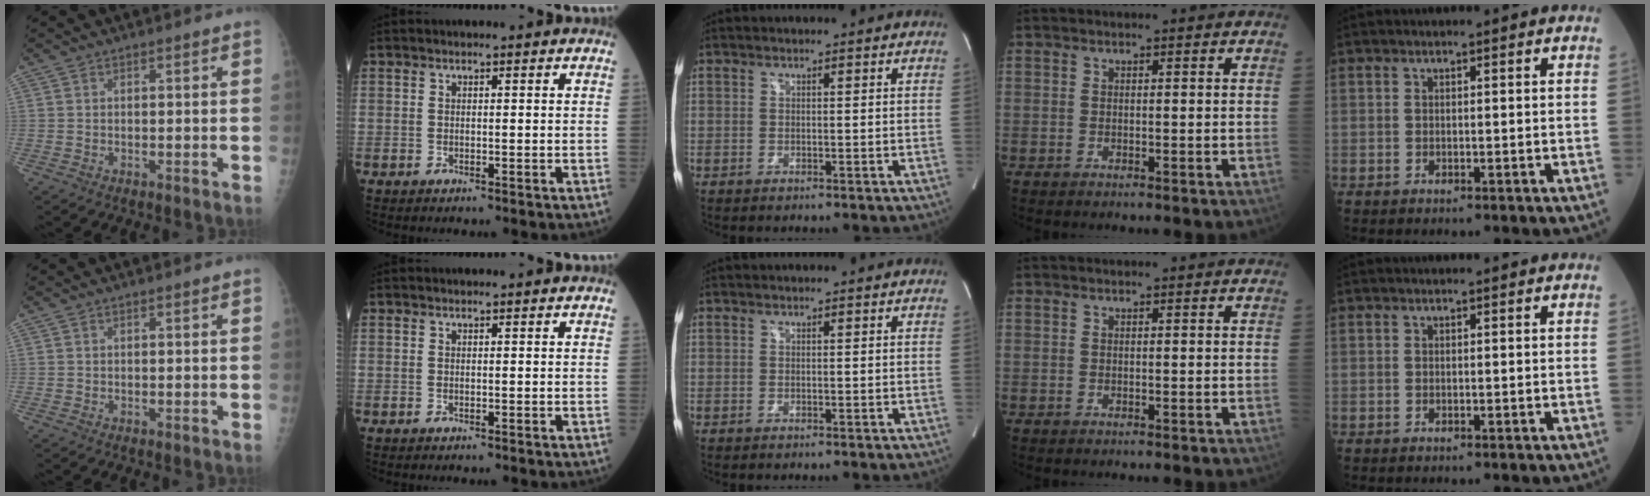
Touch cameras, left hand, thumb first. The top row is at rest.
{}